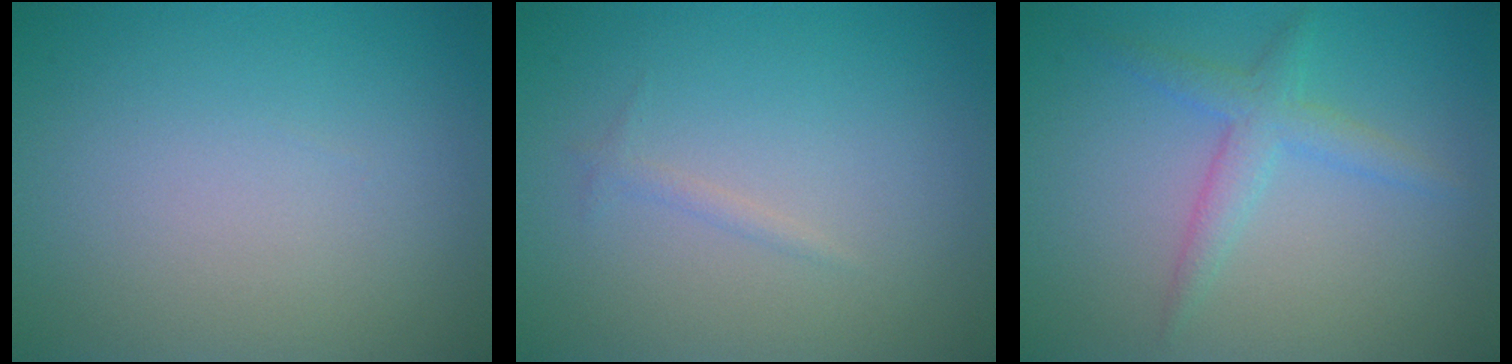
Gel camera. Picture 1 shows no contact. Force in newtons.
{"total": 0.6, "press": 0.6, "slide": 0.1}
{"total": 2.4, "press": 2.4, "slide": 0.1}